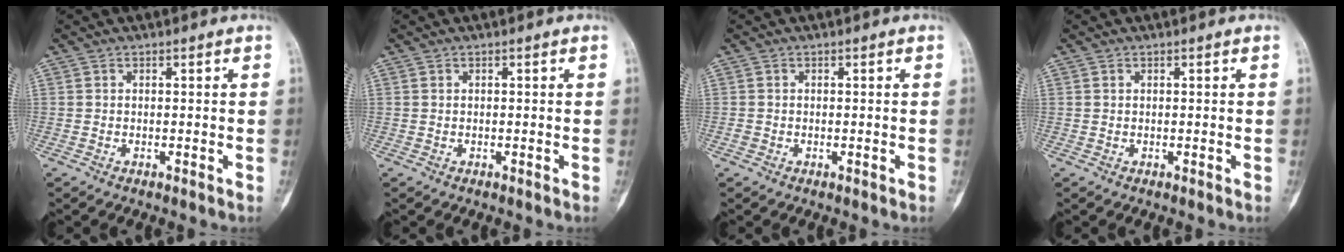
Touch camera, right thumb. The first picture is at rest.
{"total": 0.0}
{"total": 0.9, "force": [-0.4, 0.6, 0.5], "torque": [-0.005, 0.002, -0.006]}
{"total": 0.0}